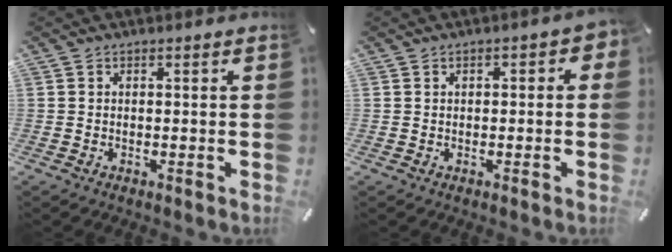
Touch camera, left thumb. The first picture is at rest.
{"total": 2.0, "force": [-0.3, 1.3, 1.5], "torque": [-0.018, 0.004, -0.009]}